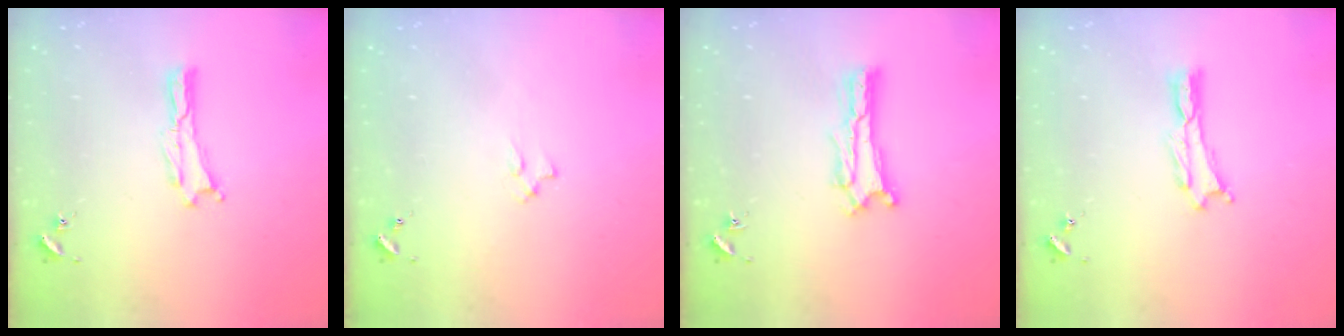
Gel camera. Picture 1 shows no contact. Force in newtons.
{"total": 1.3, "press": 1.3, "slide": 0.3}
{"total": 0.7, "press": 0.6, "slide": 0.2}
{"total": 0.0}